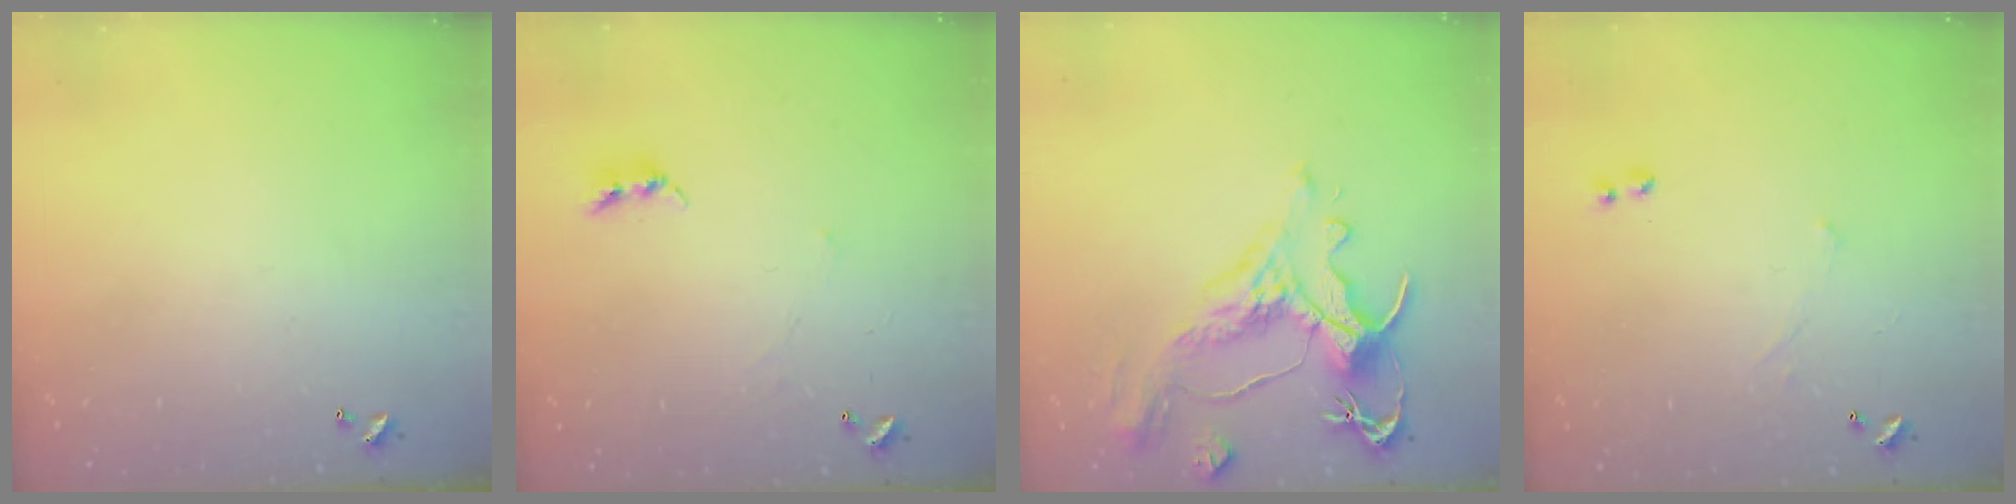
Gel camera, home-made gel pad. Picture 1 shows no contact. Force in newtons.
{"total": 2.4, "press": 2.4, "slide": 0.4}
{"total": 1.6, "press": 0.7, "slide": 1.4}
{"total": 1.7, "press": 1.7, "slide": 0.4}